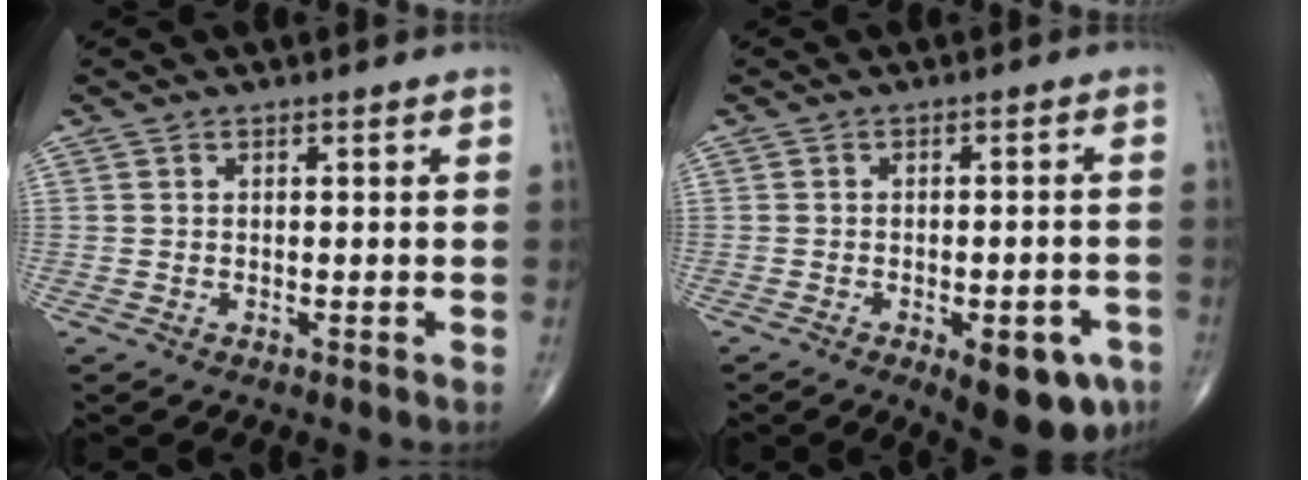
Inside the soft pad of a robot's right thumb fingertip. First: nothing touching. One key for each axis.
{"total": 10.3, "fx": -5.1, "fy": 4.2, "fz": 7.9, "tx": -0.077, "ty": 0.017, "tz": -0.058}